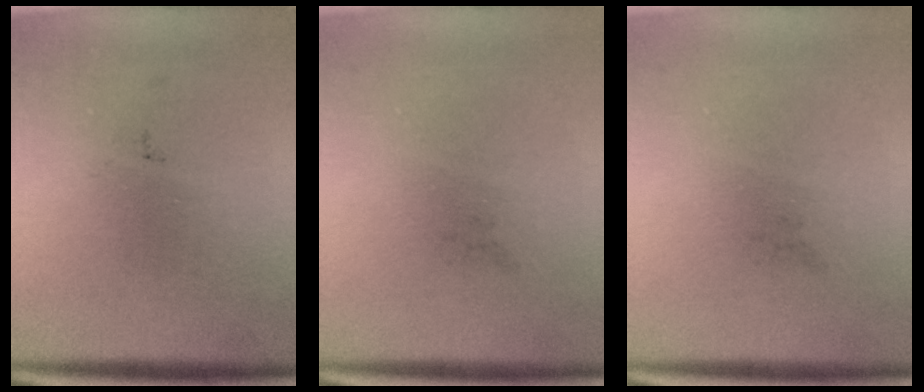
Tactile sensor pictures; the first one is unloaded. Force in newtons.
{"total": 0.0}
{"total": 0.0}